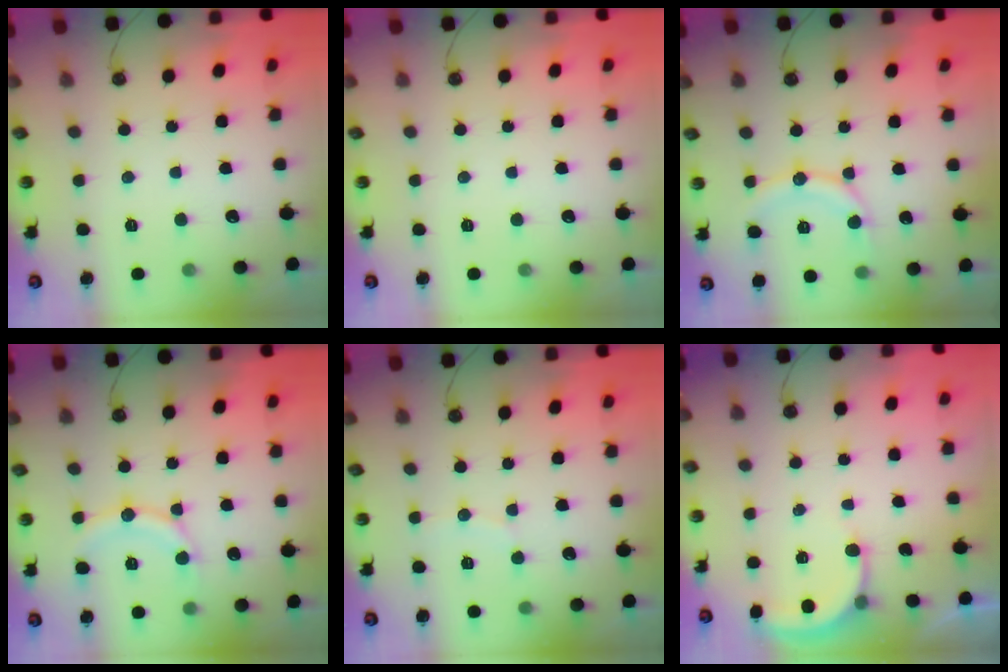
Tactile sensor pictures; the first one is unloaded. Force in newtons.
{"total": 0.0}
{"total": 12.2, "press": 12.1, "slide": 1.2}
{"total": 12.9, "press": 12.9, "slide": 1.0}
{"total": 5.2, "press": 5.2, "slide": 0.6}
{"total": 2.4, "press": 2.4, "slide": 0.5}